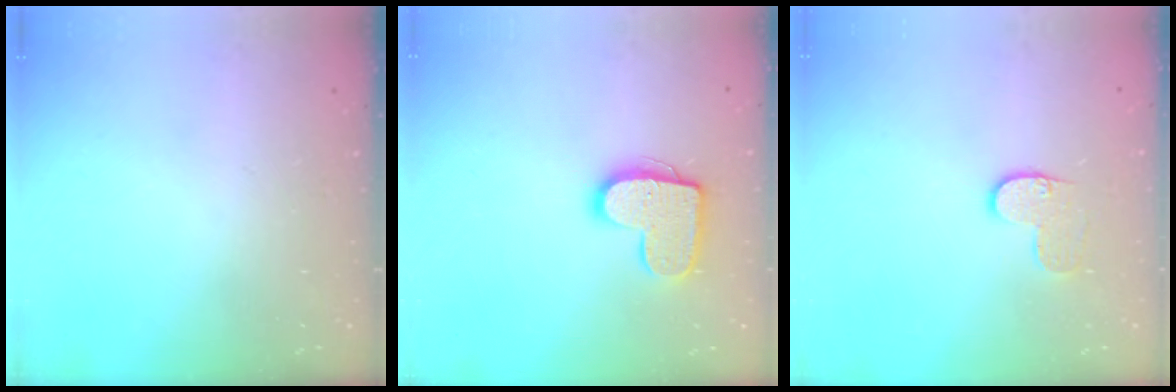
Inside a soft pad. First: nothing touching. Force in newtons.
{"total": 12.8, "press": 12.8, "slide": 0.6}
{"total": 6.7, "press": 6.7, "slide": 0.1}